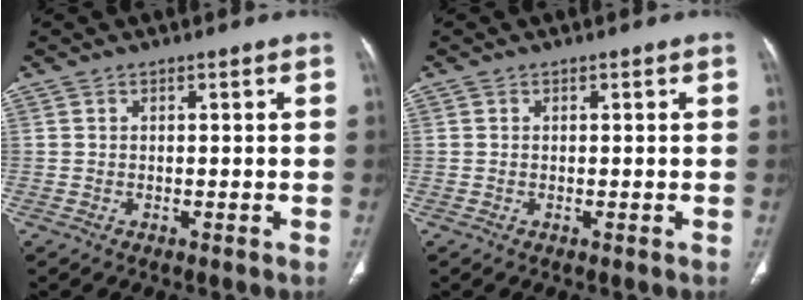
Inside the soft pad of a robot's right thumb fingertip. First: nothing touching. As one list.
[{"total": 0.0}]